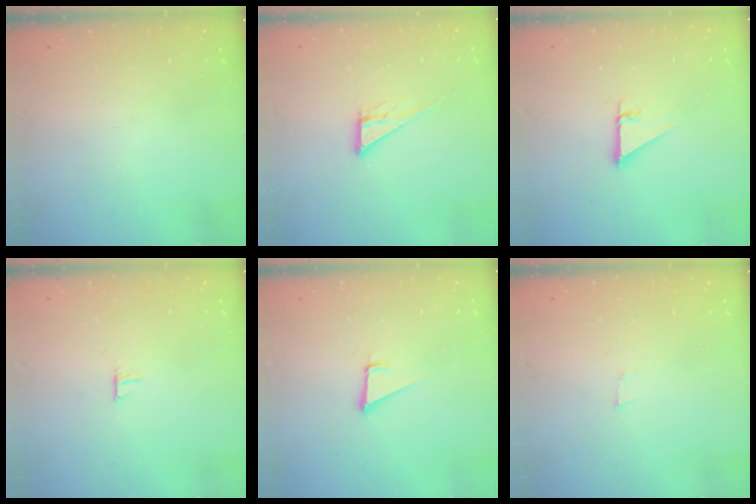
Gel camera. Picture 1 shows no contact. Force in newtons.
{"total": 6.6, "press": 6.6, "slide": 0.3}
{"total": 2.7, "press": 2.7, "slide": 0.1}
{"total": 3.7, "press": 3.7, "slide": 0.3}
{"total": 3.6, "press": 2.7, "slide": 2.4}
{"total": 3.4, "press": 2.2, "slide": 2.6}